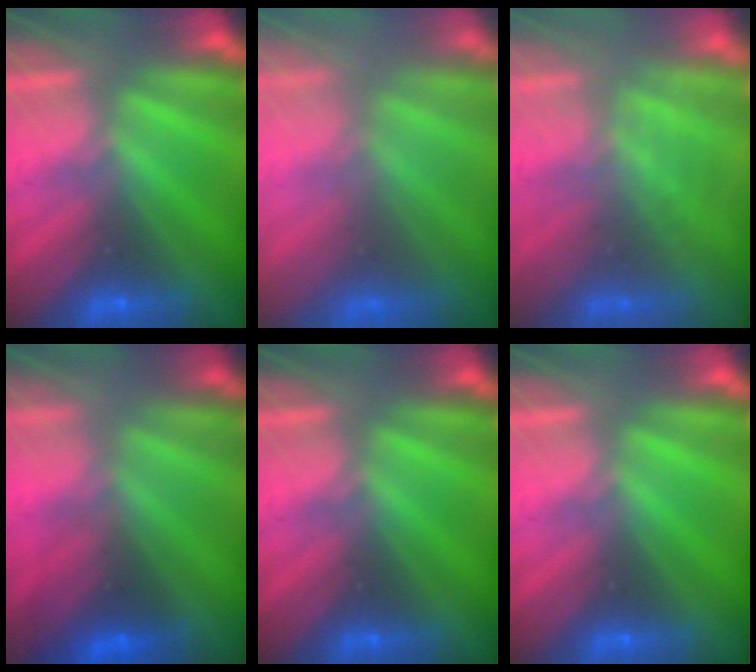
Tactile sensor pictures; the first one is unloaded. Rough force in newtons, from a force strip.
{"total": 7.5}
{"total": 3.5}
{"total": 2.8}
{"total": 0.0}
{"total": 0.0}